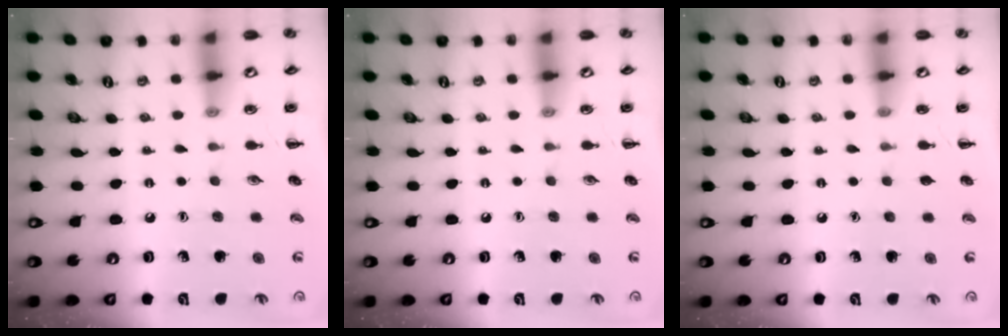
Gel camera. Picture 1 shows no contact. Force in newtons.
{"total": 0.0}
{"total": 0.6, "press": 0.6, "slide": 0.1}